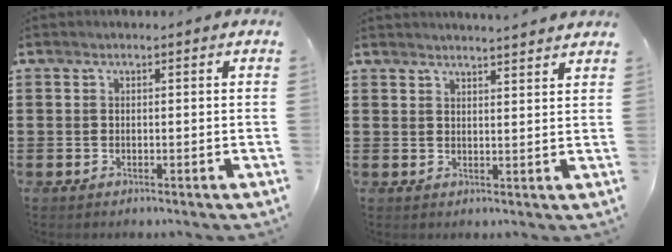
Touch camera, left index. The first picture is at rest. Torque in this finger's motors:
{"motor_torque": [-0.07, 0.07, 0.33, 0.09]}